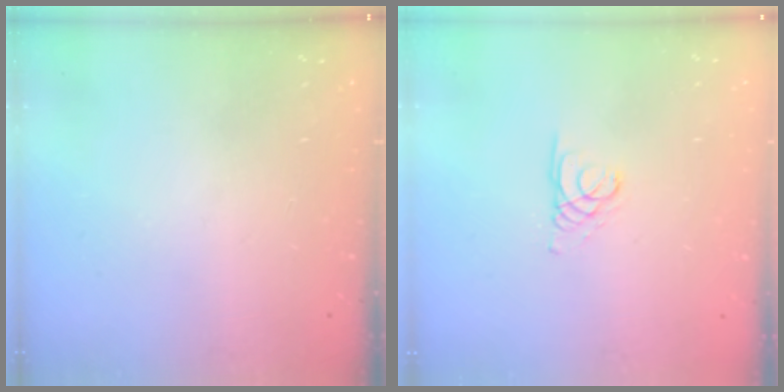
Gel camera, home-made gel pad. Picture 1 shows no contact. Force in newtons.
{"total": 1.4, "press": 1.3, "slide": 0.1}